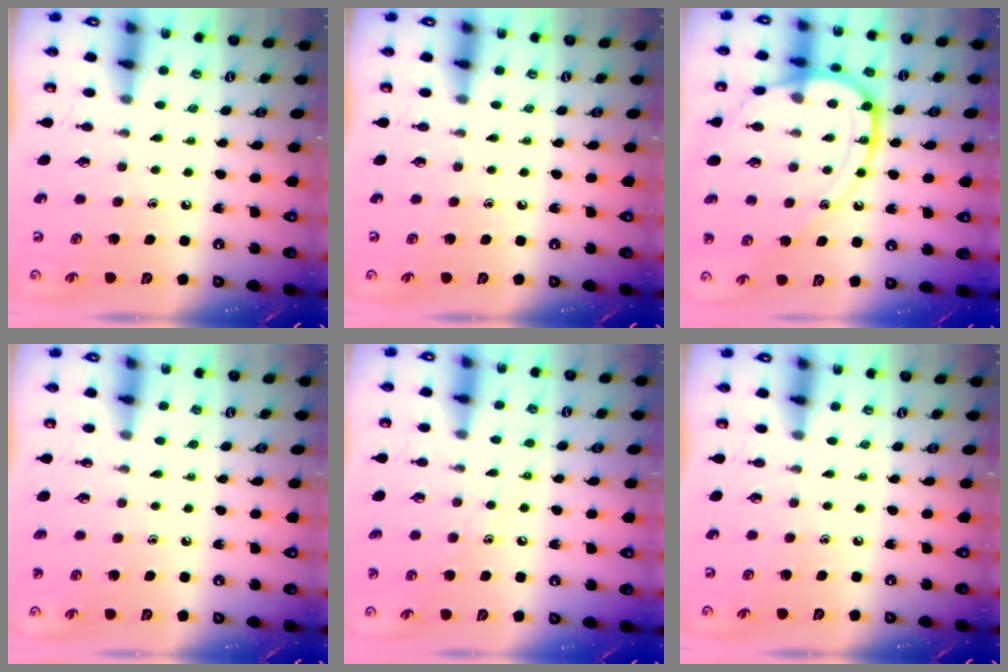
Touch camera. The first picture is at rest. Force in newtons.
{"total": 0.0}
{"total": 15.8, "press": 15.7, "slide": 1.4}
{"total": 0.7, "press": 0.7, "slide": 0.0}
{"total": 7.5, "press": 7.5, "slide": 0.7}
{"total": 0.0}